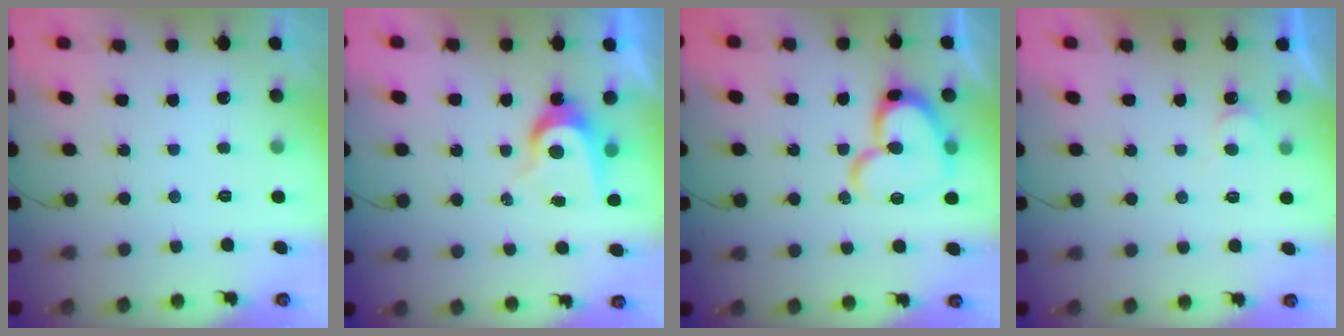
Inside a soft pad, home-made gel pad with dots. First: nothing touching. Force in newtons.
{"total": 7.0, "press": 7.0, "slide": 0.2}
{"total": 16.3, "press": 16.3, "slide": 1.3}
{"total": 4.0, "press": 4.0, "slide": 0.4}